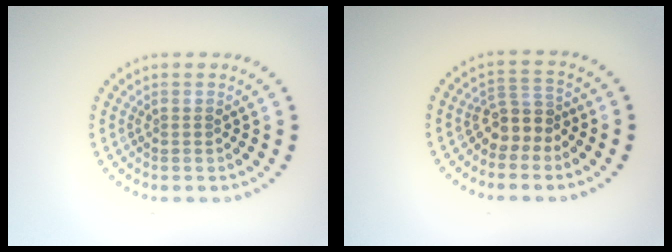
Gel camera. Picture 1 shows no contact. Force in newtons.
{"total": 2.8, "press": 2.3, "slide": 1.6}